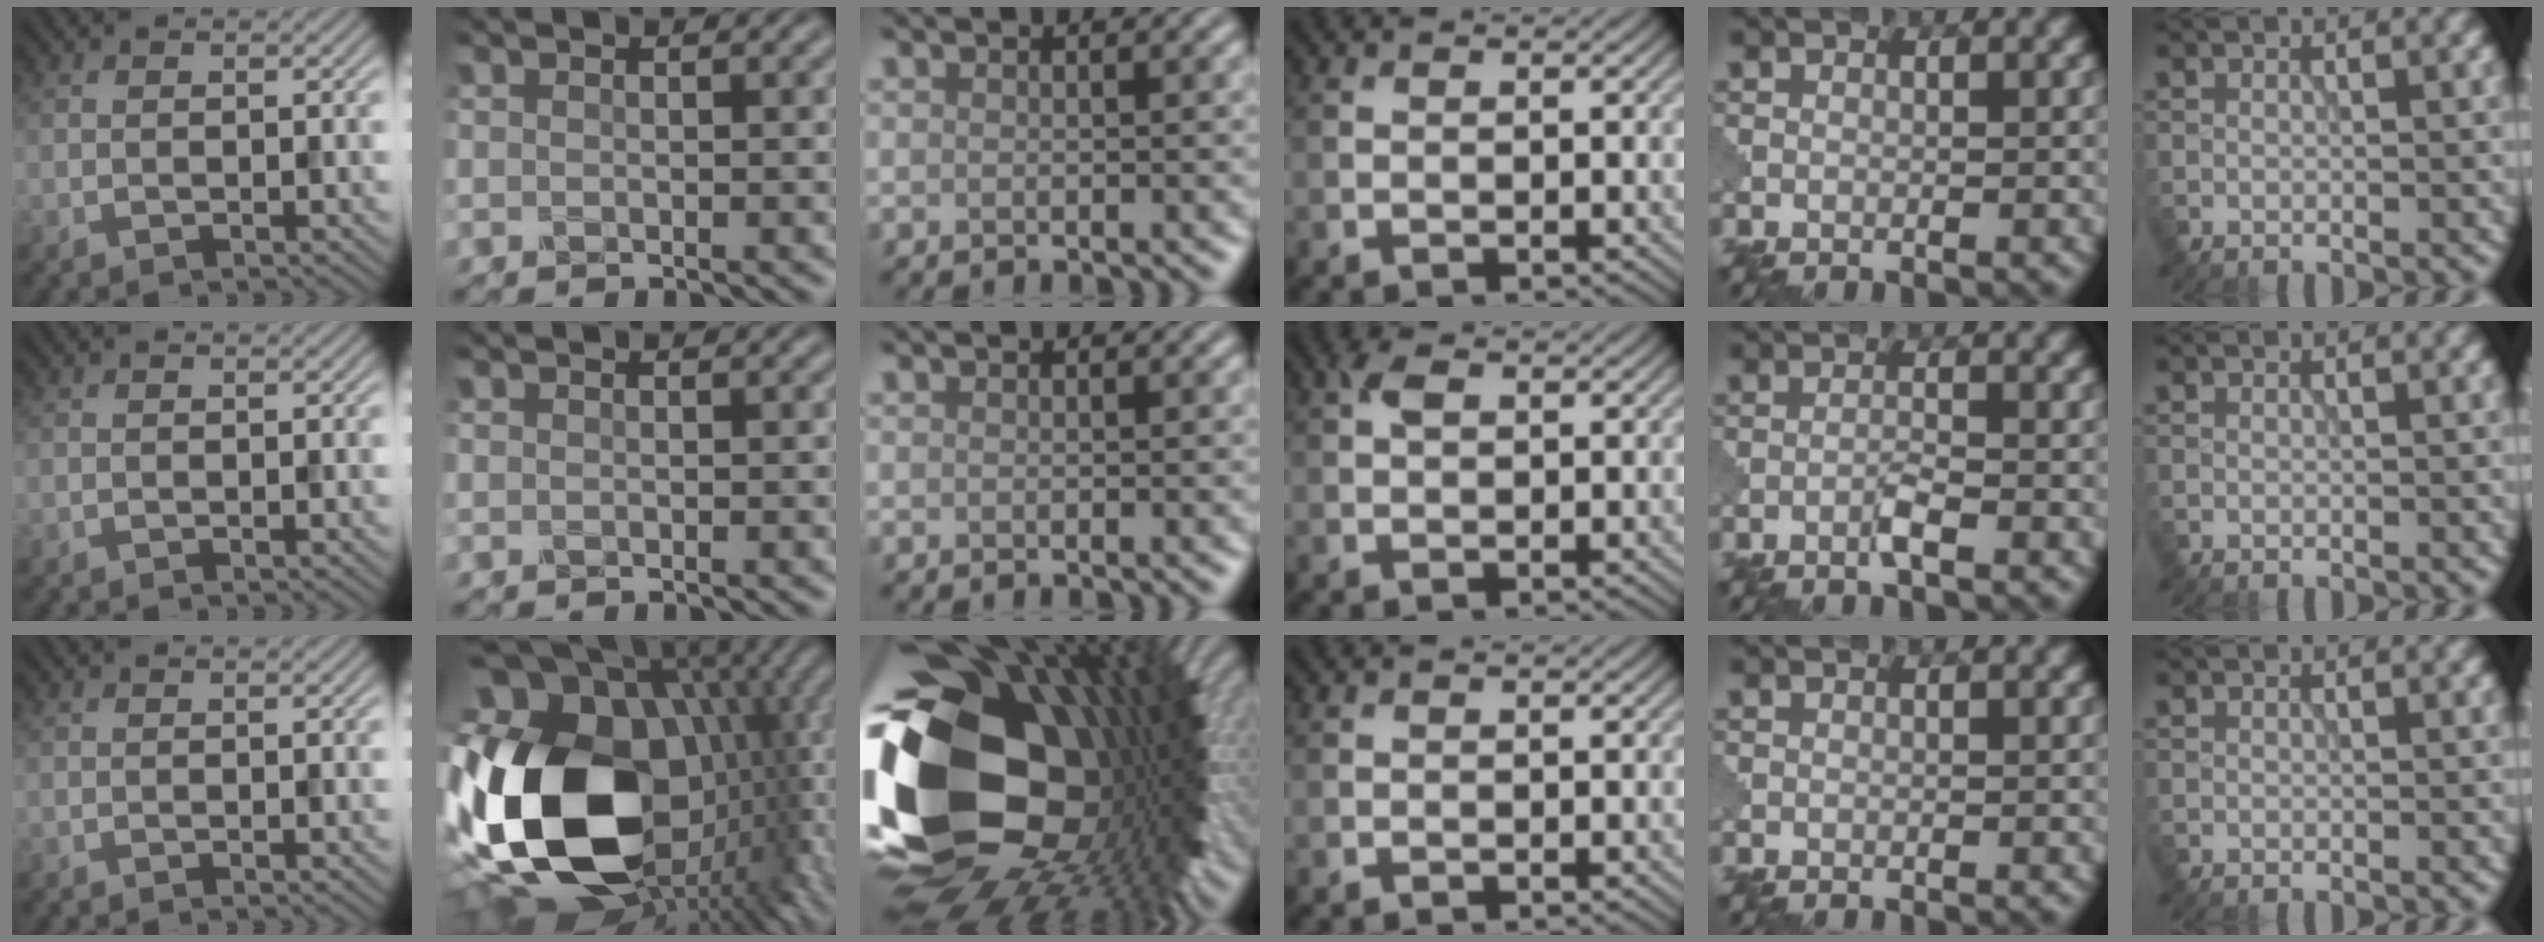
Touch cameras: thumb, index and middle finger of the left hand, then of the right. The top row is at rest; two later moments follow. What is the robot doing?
{"motion": "assemble", "object": "puzzle pieces"}